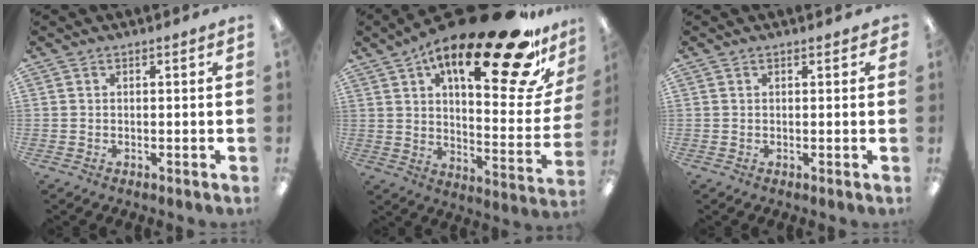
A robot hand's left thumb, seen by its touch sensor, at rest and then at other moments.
{"total": 27.7, "force": [16.2, 8.5, 20.8], "torque": [-0.296, -0.103, 0.250]}
{"total": 0.9, "force": [0.5, 0.5, 0.5], "torque": [-0.002, -0.001, 0.007]}